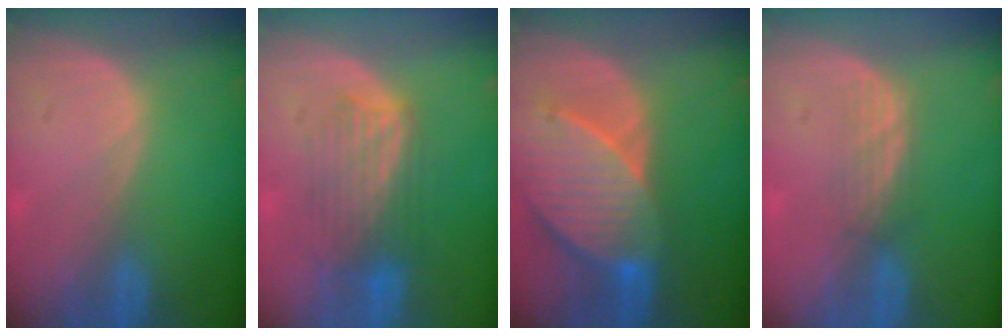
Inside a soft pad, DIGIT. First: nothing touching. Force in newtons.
{"total": 6.3, "press": 6.3, "slide": 0.5}
{"total": 9.9, "press": 8.9, "slide": 4.3}
{"total": 2.9, "press": 2.6, "slide": 1.4}